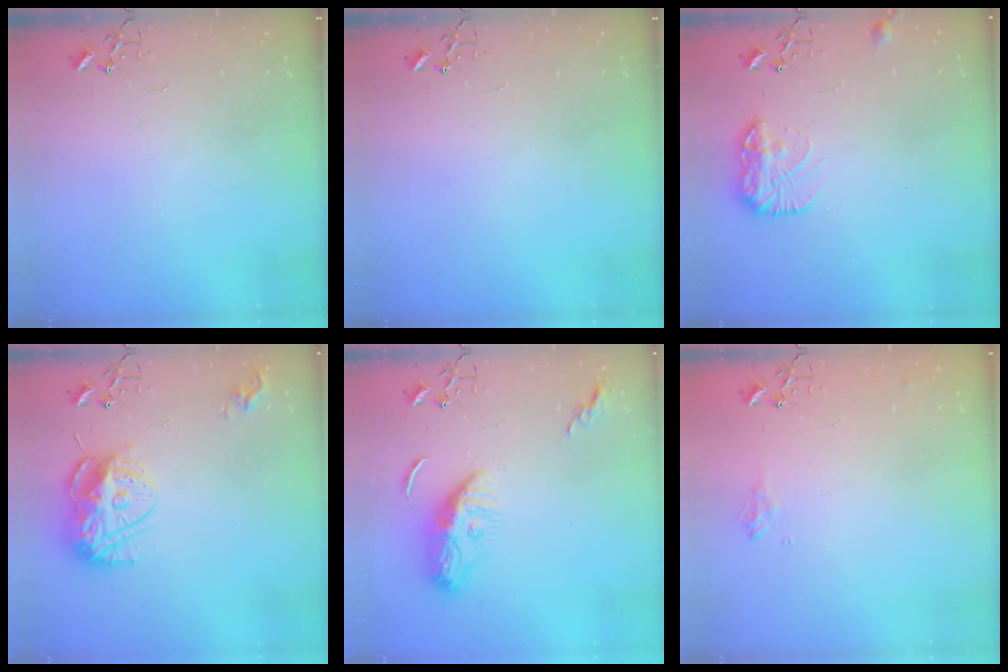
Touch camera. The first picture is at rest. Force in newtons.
{"total": 0.0}
{"total": 11.5, "press": 11.4, "slide": 0.6}
{"total": 14.8, "press": 14.7, "slide": 1.4}
{"total": 9.4, "press": 9.4, "slide": 1.0}
{"total": 7.7, "press": 7.7, "slide": 0.9}